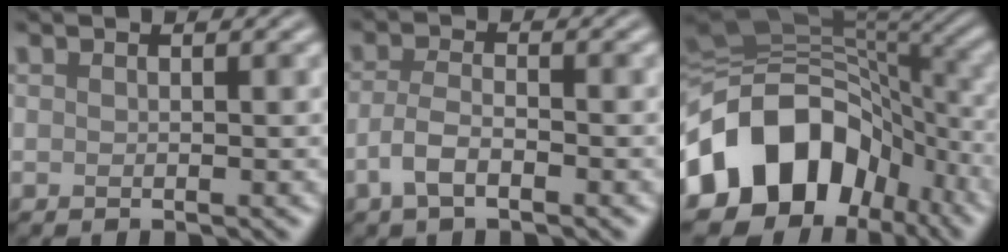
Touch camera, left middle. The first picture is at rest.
{"total": 2.8, "force": [-1.3, 1.1, 2.2], "torque": [-0.047, 0.002, -0.032]}
{"total": 14.9, "force": [-5.3, 10.9, 8.7], "torque": [-0.154, 0.011, -0.109]}